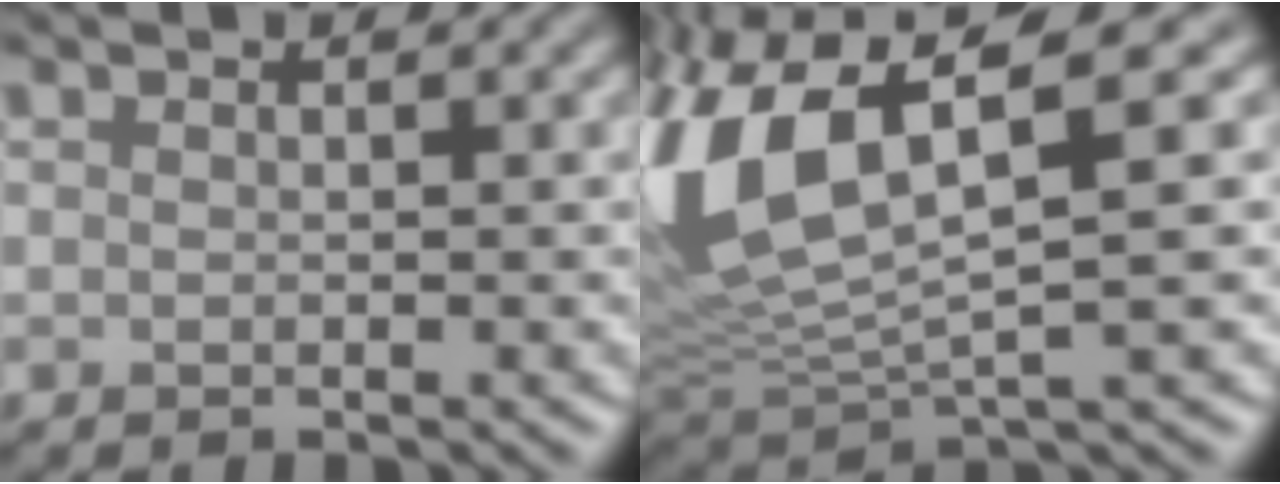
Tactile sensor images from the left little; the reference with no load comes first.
{"total": 12.2, "force": [3.4, 4.7, 10.8], "torque": [-0.250, 0.000, 0.073]}